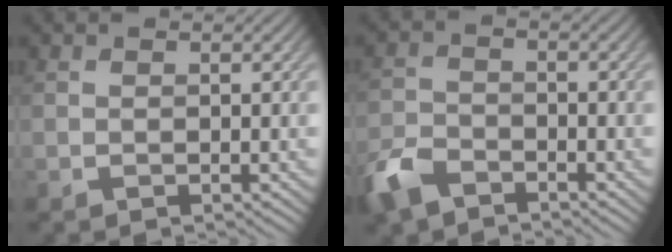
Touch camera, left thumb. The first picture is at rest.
{"total": 5.5, "force": [-4.1, 2.7, 2.6], "torque": [-0.061, -0.006, -0.093]}